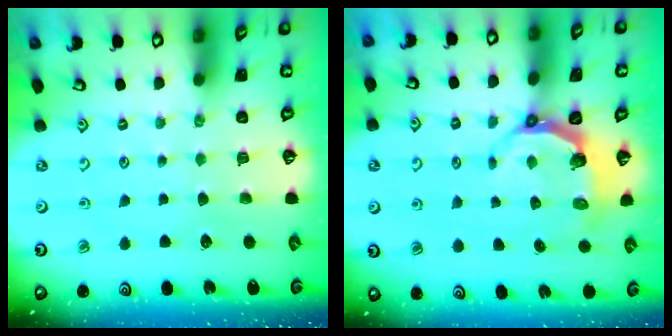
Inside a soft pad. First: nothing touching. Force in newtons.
{"total": 4.8, "press": 3.3, "slide": 3.4}